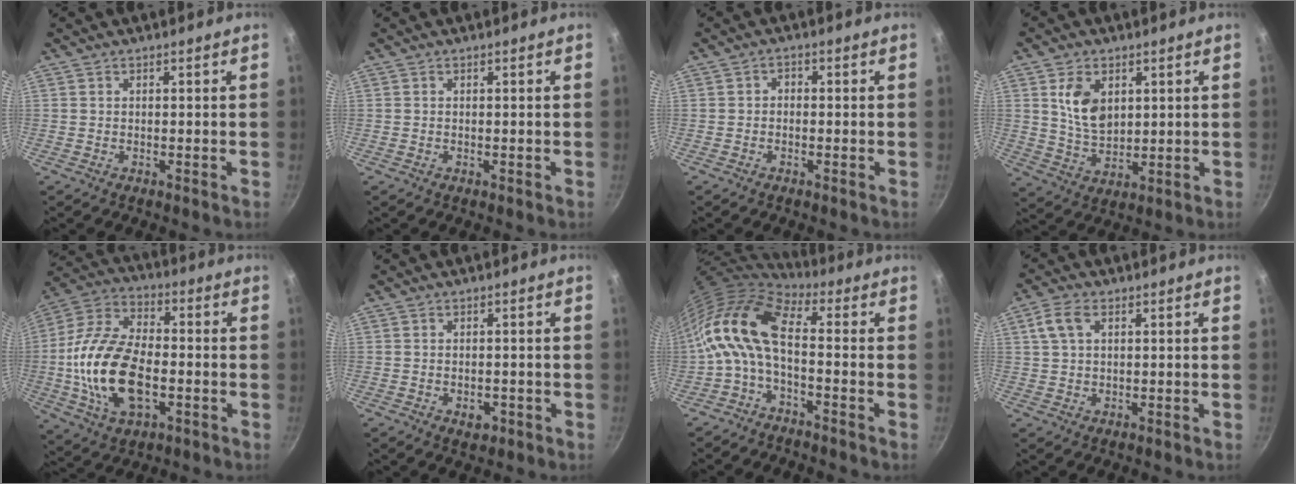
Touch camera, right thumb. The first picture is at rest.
{"total": 0.0}
{"total": 1.6, "force": [-0.5, 1.2, 0.8], "torque": [-0.013, 0.011, -0.012]}
{"total": 8.8, "force": [2.7, 5.9, 6.0], "torque": [-0.094, -0.020, 0.057]}
{"total": 20.2, "force": [-3.2, 11.5, 16.4], "torque": [-0.306, 0.027, -0.065]}
{"total": 2.8, "force": [-1.0, 1.8, 1.9], "torque": [-0.022, 0.005, -0.011]}
{"total": 11.7, "force": [-0.9, 5.5, 10.4], "torque": [-0.212, 0.026, -0.032]}
{"total": 5.3, "force": [1.8, 3.2, 3.8], "torque": [-0.070, 0.005, 0.032]}